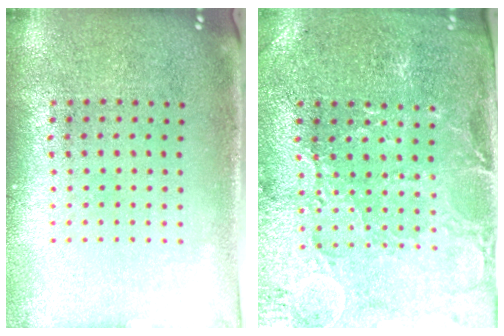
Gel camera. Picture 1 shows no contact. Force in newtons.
{"total": 1.3, "press": 1.3, "slide": 0.4}